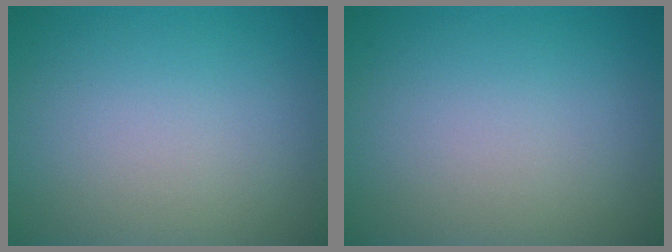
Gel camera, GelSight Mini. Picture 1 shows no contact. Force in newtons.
{"total": 0.0}